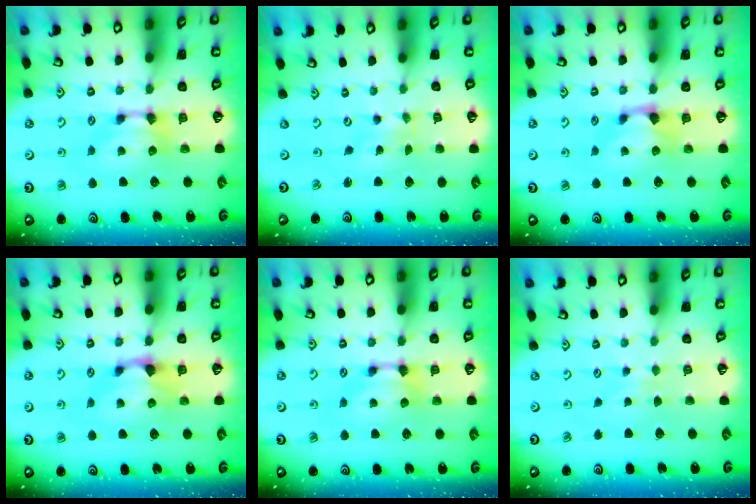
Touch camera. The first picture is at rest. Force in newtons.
{"total": 5.4, "press": 5.4, "slide": 0.7}
{"total": 0.9, "press": 0.5, "slide": 0.7}
{"total": 1.2, "press": 0.8, "slide": 0.9}
{"total": 0.0}
{"total": 3.7, "press": 3.6, "slide": 0.3}